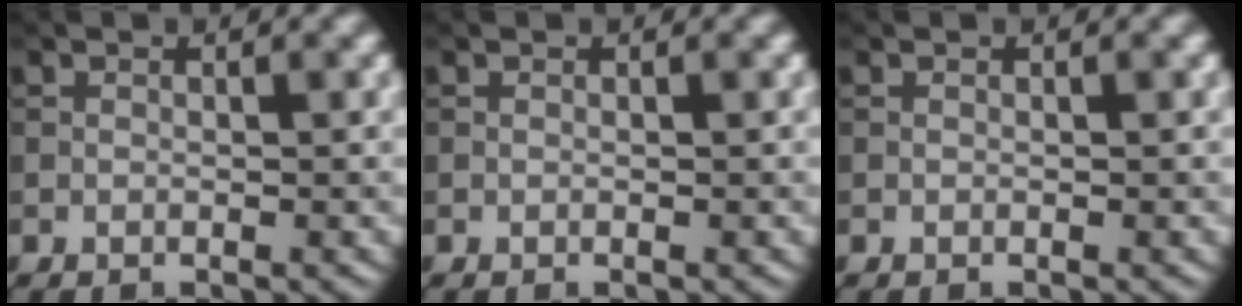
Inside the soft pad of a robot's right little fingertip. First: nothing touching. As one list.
[{"total": 0.0}, {"total": 0.0}]